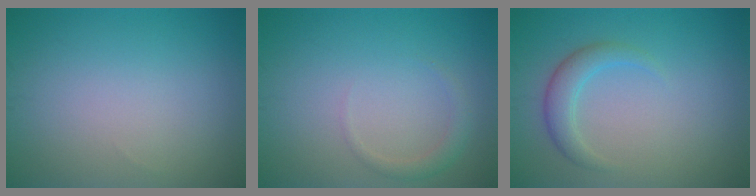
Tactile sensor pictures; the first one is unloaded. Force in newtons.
{"total": 1.3, "press": 1.3, "slide": 0.1}
{"total": 2.4, "press": 2.4, "slide": 0.1}